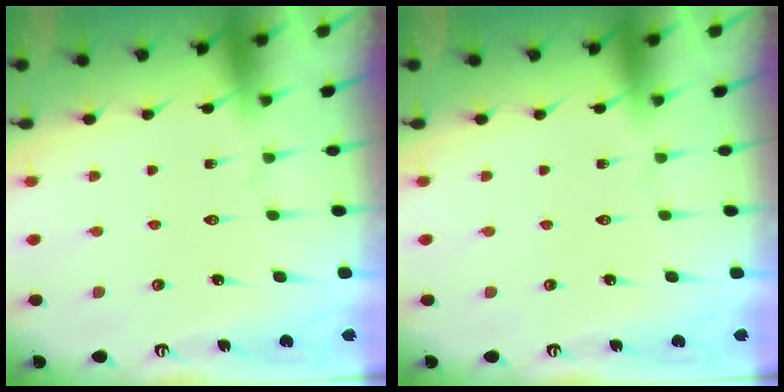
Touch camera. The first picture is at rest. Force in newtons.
{"total": 0.0}